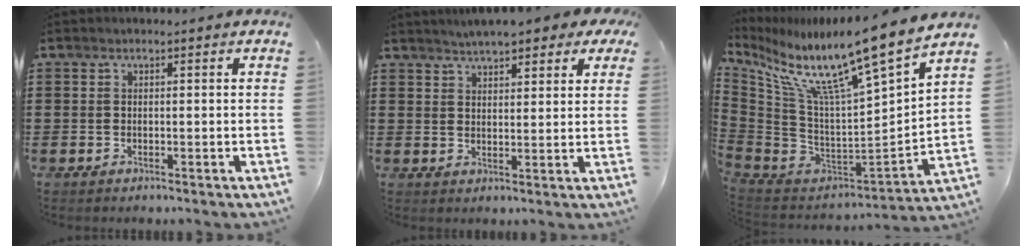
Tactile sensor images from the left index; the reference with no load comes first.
{"total": 4.7, "force": [4.3, 0.8, 1.7], "torque": [-0.047, -0.003, 0.078]}
{"total": 12.5, "force": [9.3, 0.3, 8.3], "torque": [-0.169, -0.083, 0.143]}